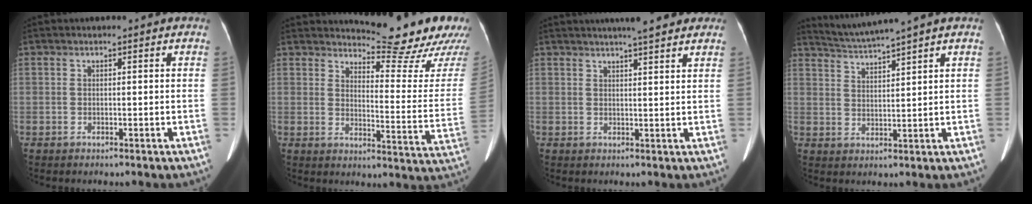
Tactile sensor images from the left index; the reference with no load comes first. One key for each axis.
{"total": 16.6, "fx": 15.6, "fy": 0.5, "fz": 5.6, "tx": -0.073, "ty": -0.107, "tz": 0.177}
{"total": 8.4, "fx": 7.2, "fy": 1.3, "fz": 4.2, "tx": -0.052, "ty": 0.024, "tz": 0.089}
{"total": 5.2, "fx": 4.5, "fy": -2.0, "fz": 1.7, "tx": -0.042, "ty": -0.004, "tz": 0.093}